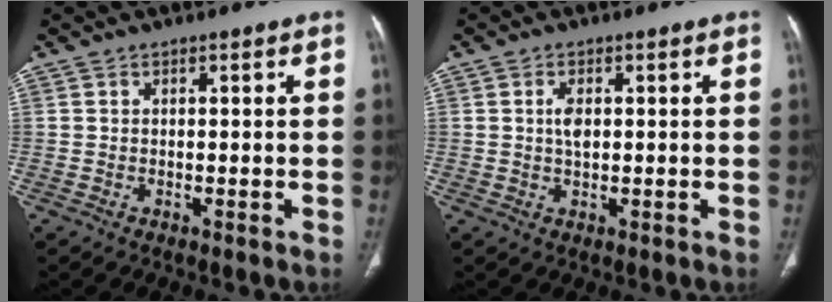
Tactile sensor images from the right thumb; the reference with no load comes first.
{"total": 2.8, "force": [0.5, 1.4, 2.4], "torque": [-0.045, -0.001, 0.011]}